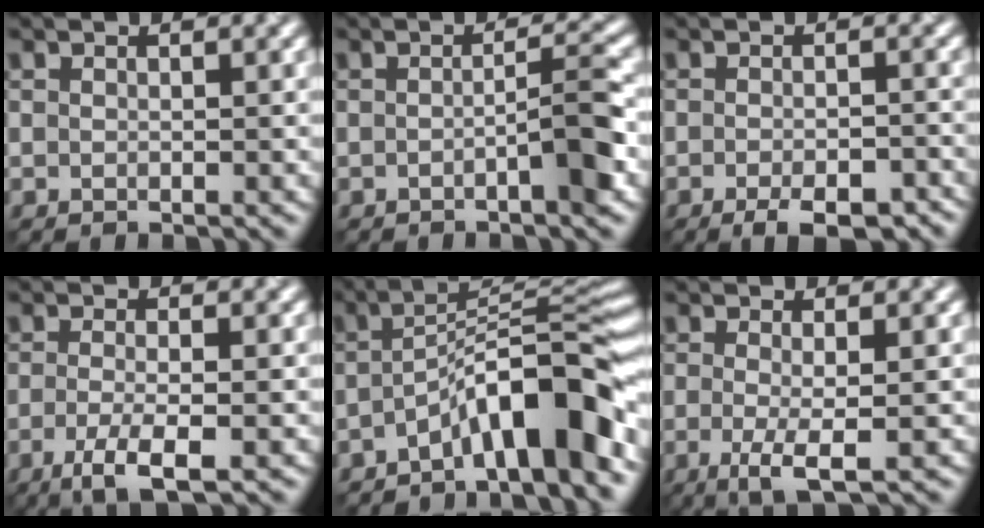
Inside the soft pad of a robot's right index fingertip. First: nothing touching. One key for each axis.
{"total": 3.6, "fx": -1.2, "fy": 0.5, "fz": 3.4, "tx": -0.039, "ty": 0.012, "tz": -0.018}
{"total": 4.5, "fx": -3.2, "fy": 0.9, "fz": 3.1, "tx": -0.045, "ty": 0.004, "tz": -0.035}
{"total": 3.7, "fx": -2.1, "fy": 0.7, "fz": 3.0, "tx": -0.060, "ty": 0.001, "tz": -0.033}
{"total": 9.4, "fx": -5.3, "fy": 1.7, "fz": 7.6, "tx": -0.105, "ty": 0.028, "tz": -0.087}
{"total": 2.9, "fx": -1.1, "fy": 0.3, "fz": 2.7, "tx": -0.056, "ty": -0.004, "tz": -0.010}